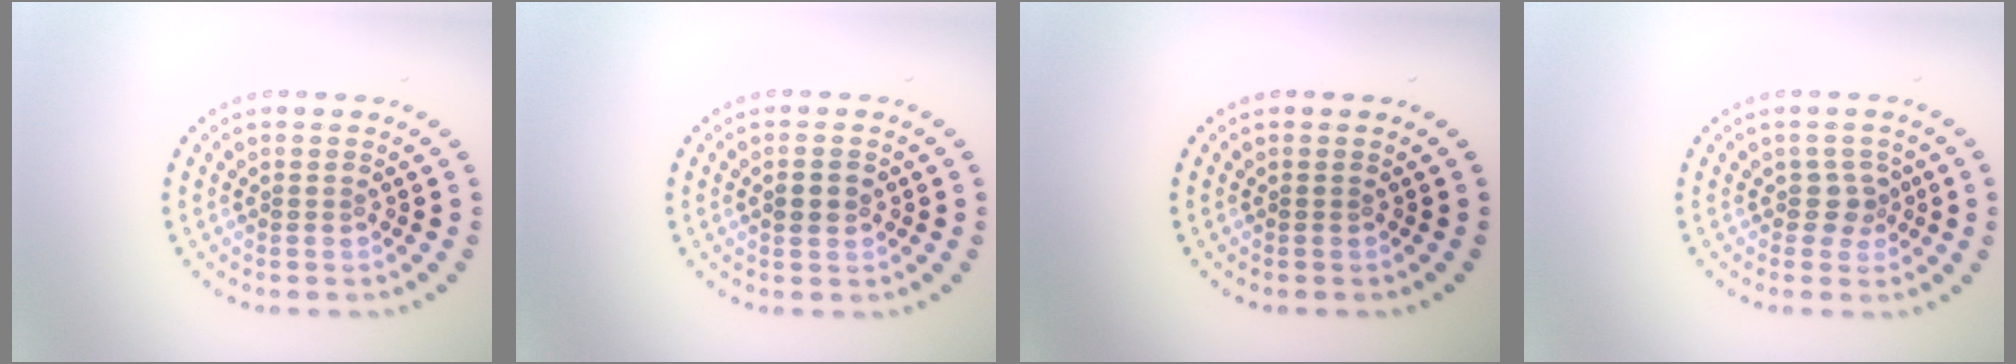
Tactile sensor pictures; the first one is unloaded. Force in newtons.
{"total": 2.0, "press": 2.0, "slide": 0.1}
{"total": 0.0}
{"total": 1.7, "press": 1.3, "slide": 1.1}